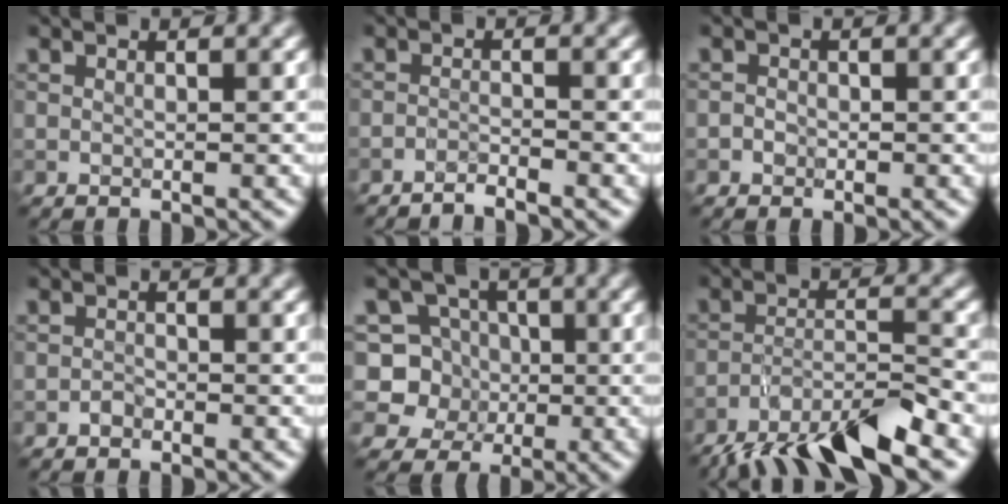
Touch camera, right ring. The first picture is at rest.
{"total": 1.9, "force": [-1.6, 0.2, 1.0], "torque": [-0.008, 0.003, -0.036]}
{"total": 0.8, "force": [-0.4, 0.7, 0.2], "torque": [0.000, -0.001, -0.008]}
{"total": 0.7, "force": [-0.5, 0.4, 0.2], "torque": [-0.003, 0.000, -0.011]}
{"total": 5.8, "force": [0.2, 5.5, 1.6], "torque": [-0.013, 0.021, -0.028]}
{"total": 8.7, "force": [-6.6, 1.8, 5.4], "torque": [-0.089, -0.002, -0.122]}